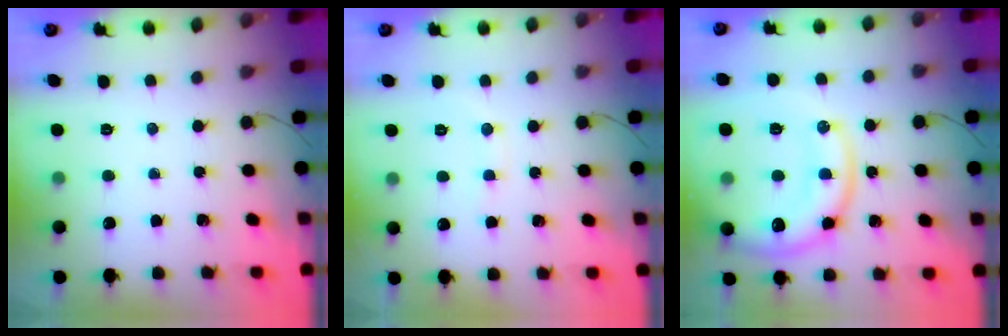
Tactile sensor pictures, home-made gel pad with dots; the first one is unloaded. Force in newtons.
{"total": 5.9, "press": 5.9, "slide": 0.9}
{"total": 18.4, "press": 18.2, "slide": 2.2}